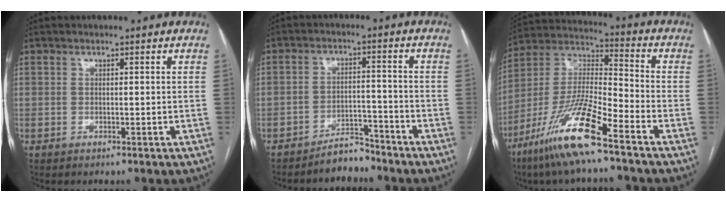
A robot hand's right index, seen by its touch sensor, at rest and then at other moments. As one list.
[{"total": 4.4, "force": [-4.1, 1.3, 0.6], "torque": [-0.005, 0.000, -0.070]}, {"total": 15.7, "force": [-9.8, 1.3, 12.2], "torque": [-0.253, -0.023, -0.189]}]